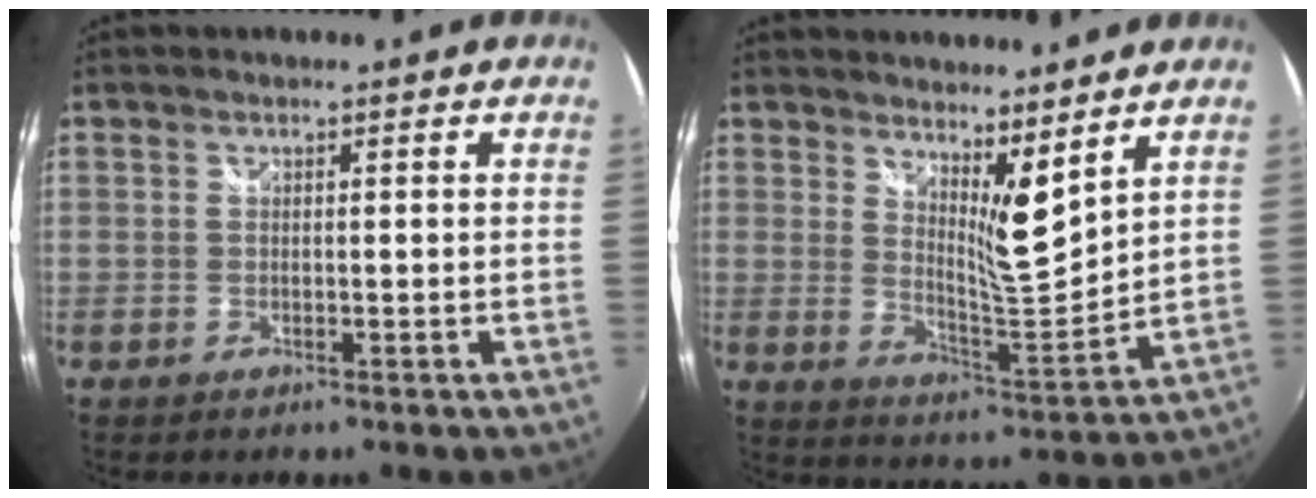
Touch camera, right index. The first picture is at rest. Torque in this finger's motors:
{"motor_torque": [-0.04, 0.13, 0.31, 0.02]}